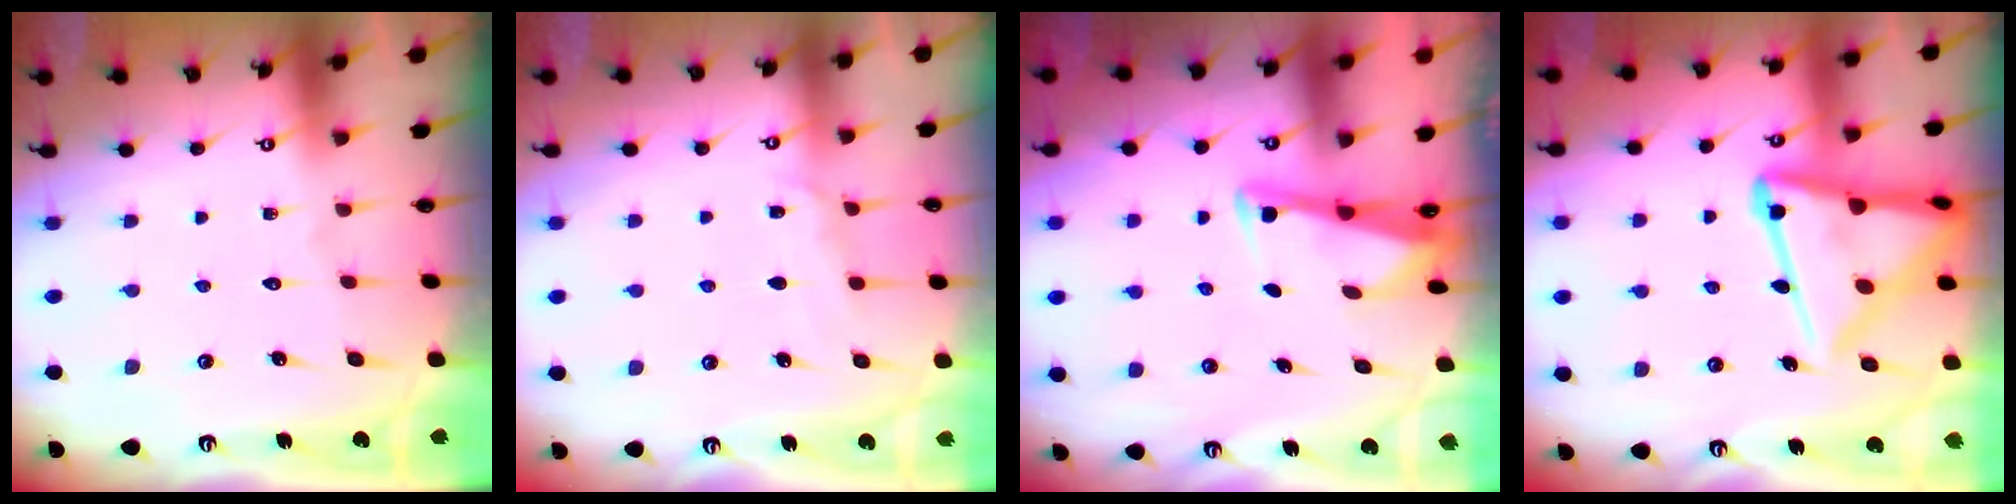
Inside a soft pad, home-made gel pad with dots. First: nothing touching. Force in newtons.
{"total": 5.7, "press": 5.7, "slide": 0.6}
{"total": 2.9, "press": 2.9, "slide": 0.4}
{"total": 16.7, "press": 16.6, "slide": 1.6}